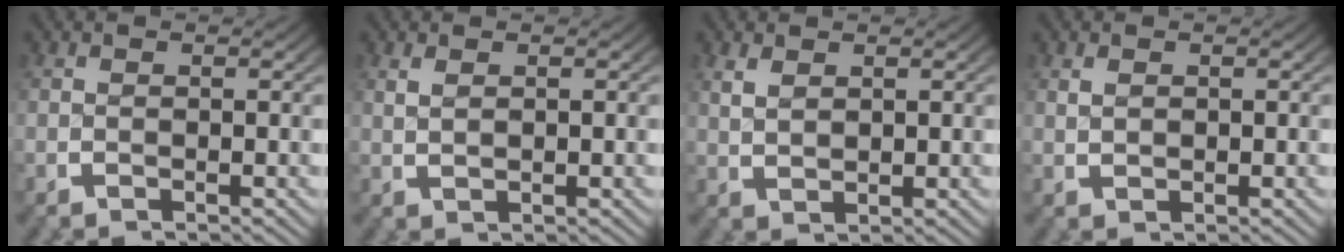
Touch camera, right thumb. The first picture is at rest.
{"total": 1.3, "force": [0.8, 0.6, 0.9], "torque": [-0.015, 0.001, 0.019]}
{"total": 2.0, "force": [1.2, 1.1, 1.0], "torque": [-0.015, -0.001, 0.031]}
{"total": 1.3, "force": [0.5, 0.9, 0.7], "torque": [-0.014, -0.002, 0.013]}